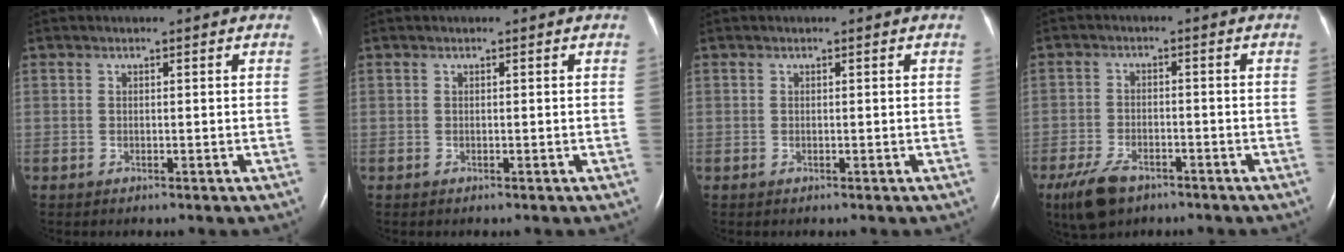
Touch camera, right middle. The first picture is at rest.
{"total": 0.0}
{"total": 0.0}
{"total": 6.8, "force": [-4.6, 3.2, 3.7], "torque": [-0.084, -0.008, -0.079]}